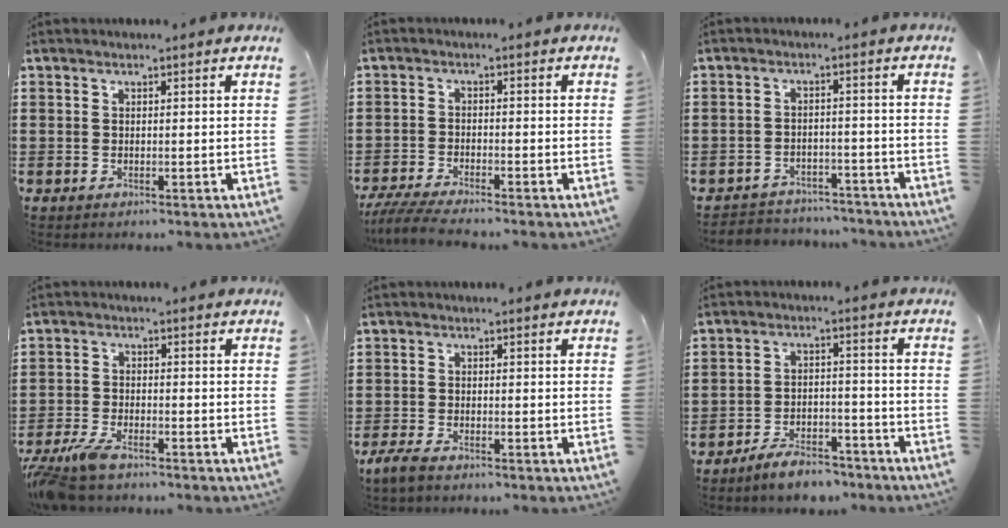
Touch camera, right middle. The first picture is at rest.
{"total": 4.2, "force": [-3.9, 0.1, 1.6], "torque": [-0.046, -0.014, -0.081]}
{"total": 3.2, "force": [-3.1, 0.6, -0.3], "torque": [-0.004, 0.001, -0.069]}
{"total": 4.7, "force": [-4.0, 0.9, 2.4], "torque": [-0.074, -0.012, -0.085]}
{"total": 2.4, "force": [-1.9, 0.6, 1.3], "torque": [-0.038, 0.001, -0.043]}
{"total": 5.3, "force": [-5.0, 1.0, 1.4], "torque": [-0.027, 0.010, -0.099]}